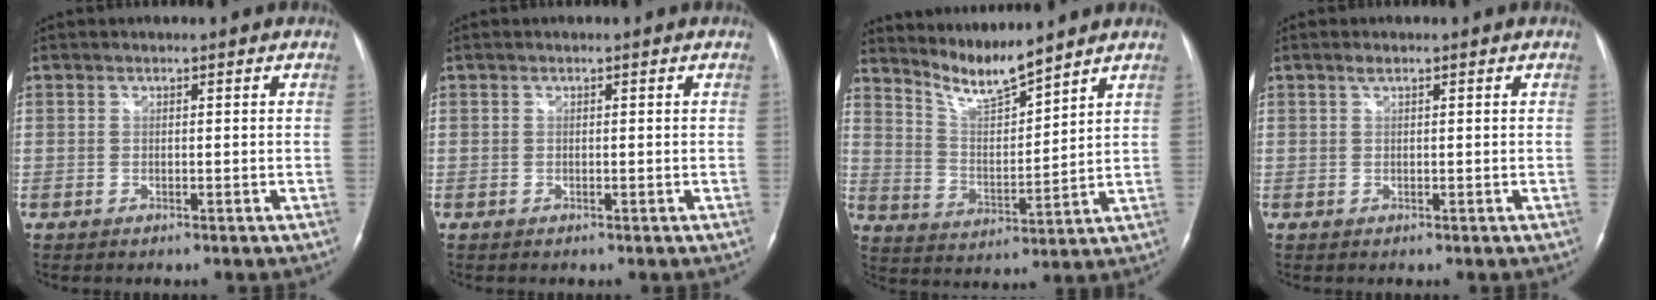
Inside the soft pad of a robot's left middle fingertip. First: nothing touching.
{"total": 0.0}
{"total": 7.6, "force": [7.1, -0.1, 2.5], "torque": [-0.058, -0.010, 0.142]}
{"total": 0.6, "force": [0.5, 0.1, 0.4], "torque": [-0.010, 0.003, 0.009]}